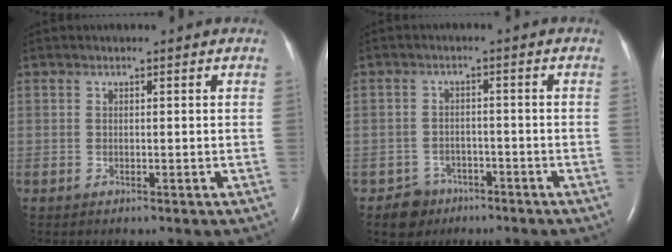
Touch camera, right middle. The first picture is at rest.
{"total": 3.8, "force": [-2.6, 2.8, -0.2], "torque": [0.001, 0.011, -0.039]}